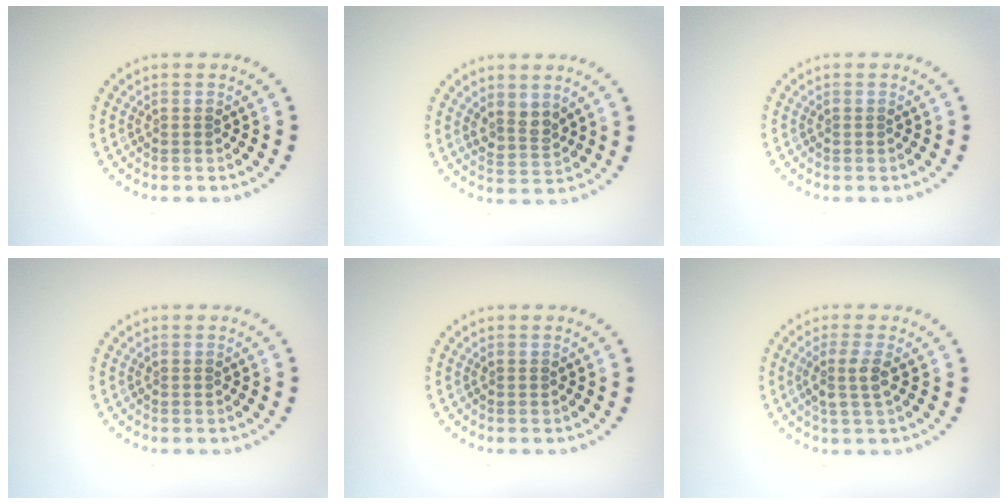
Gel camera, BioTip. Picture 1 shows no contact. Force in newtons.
{"total": 2.2, "press": 1.8, "slide": 1.2}
{"total": 0.0}
{"total": 0.0}
{"total": 0.0}
{"total": 2.2, "press": 1.9, "slide": 1.1}